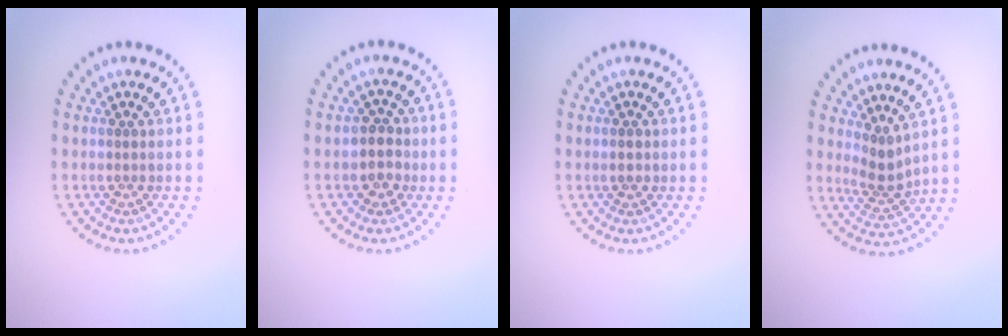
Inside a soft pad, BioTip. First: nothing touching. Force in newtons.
{"total": 2.4, "press": 2.2, "slide": 1.0}
{"total": 1.4, "press": 1.4, "slide": 0.1}
{"total": 2.3, "press": 1.8, "slide": 1.5}